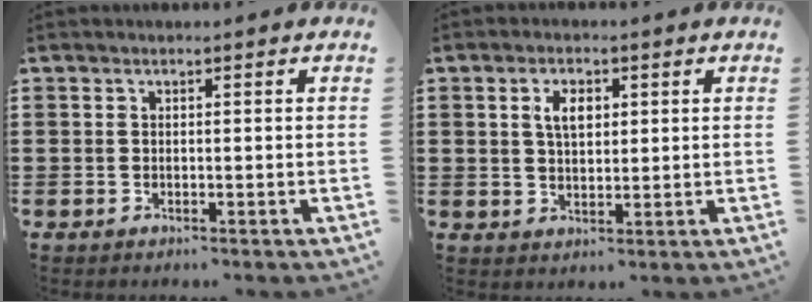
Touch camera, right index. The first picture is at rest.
{"total": 3.7, "force": [1.1, 2.0, 2.9], "torque": [-0.055, 0.007, 0.017]}